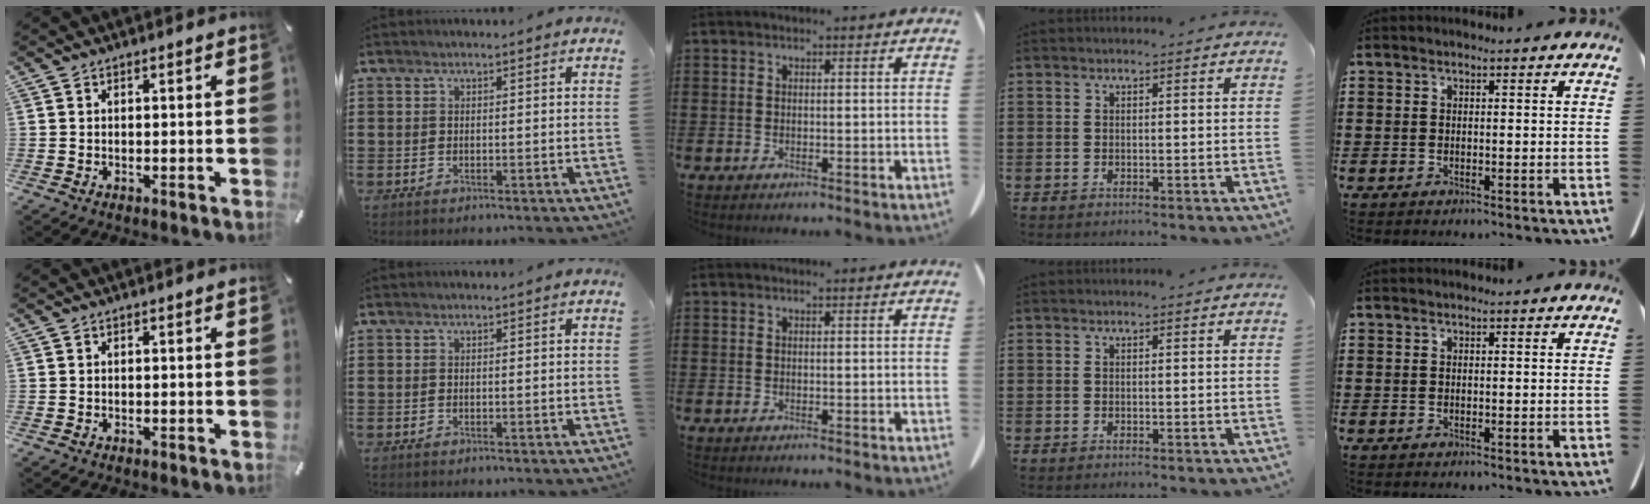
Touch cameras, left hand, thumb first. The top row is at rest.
{}